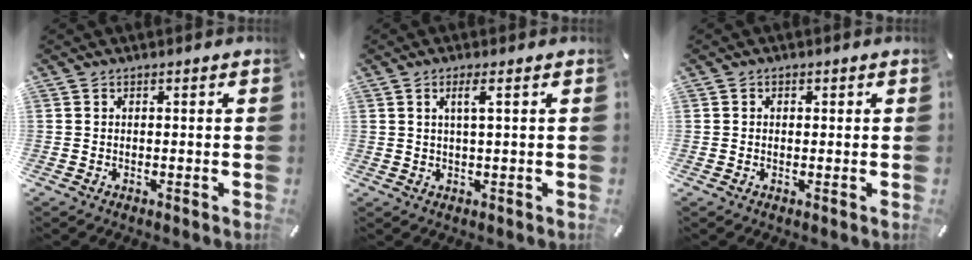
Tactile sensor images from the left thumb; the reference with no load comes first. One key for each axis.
{"total": 3.3, "fx": 1.3, "fy": 0.2, "fz": 3.1, "tx": -0.062, "ty": 0.000, "tz": 0.019}
{"total": 1.0, "fx": 0.1, "fy": 0.9, "fz": 0.4, "tx": 0.000, "ty": 0.003, "tz": -0.002}